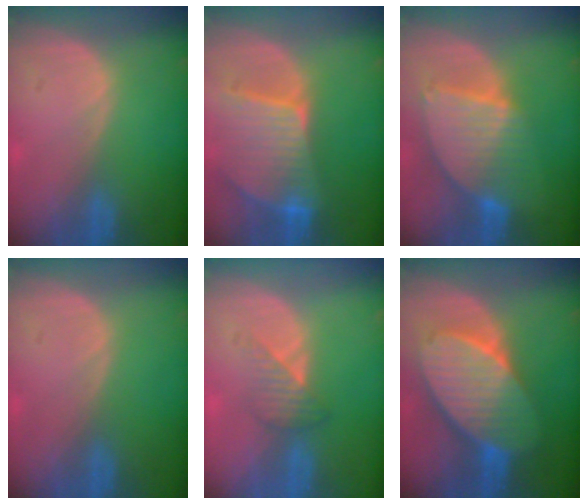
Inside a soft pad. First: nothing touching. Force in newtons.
{"total": 9.5, "press": 8.4, "slide": 4.5}
{"total": 8.5, "press": 7.5, "slide": 4.0}
{"total": 0.0}
{"total": 3.4, "press": 3.1, "slide": 1.4}
{"total": 10.6, "press": 10.6, "slide": 0.7}